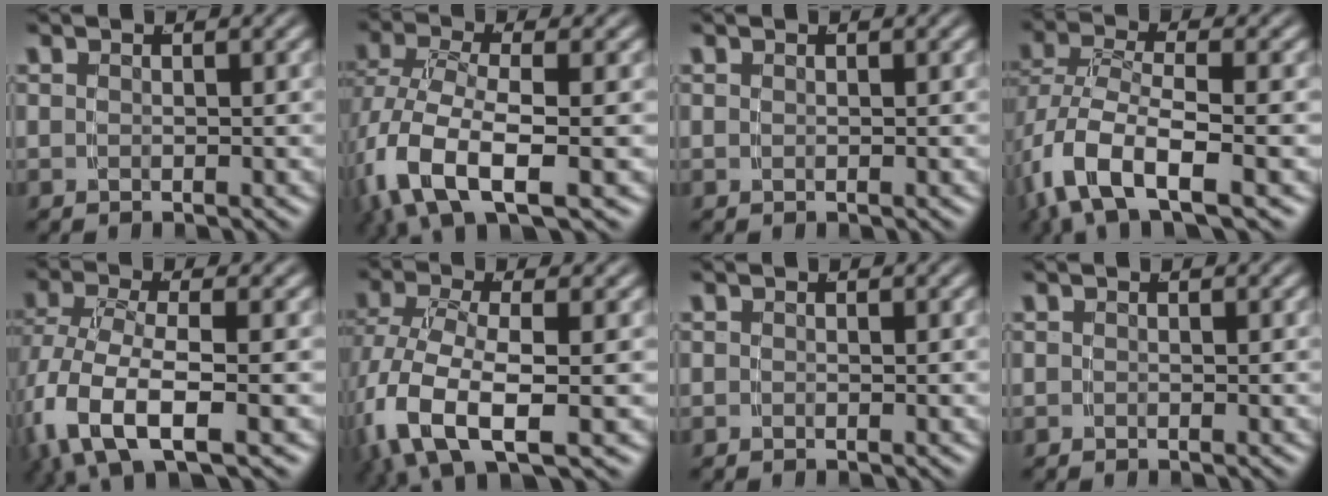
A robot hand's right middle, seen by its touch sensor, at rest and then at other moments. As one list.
[{"total": 6.9, "force": [-2.4, 3.5, 5.4], "torque": [-0.145, -0.041, -0.018]}, {"total": 0.0}, {"total": 6.1, "force": [-2.2, 2.8, 5.0], "torque": [-0.122, -0.032, -0.019]}, {"total": 7.2, "force": [-2.4, 4.1, 5.5], "torque": [-0.149, -0.045, -0.014]}, {"total": 7.5, "force": [-2.6, 4.3, 5.5], "torque": [-0.156, -0.045, -0.020]}, {"total": 0.0}, {"total": 0.0}]